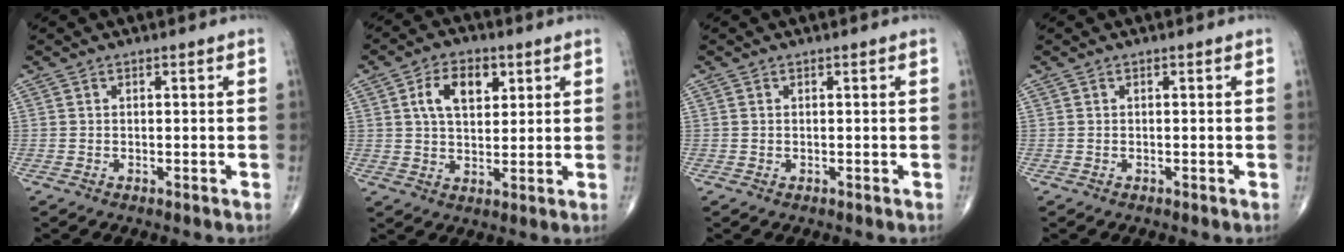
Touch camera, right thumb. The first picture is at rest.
{"total": 8.5, "force": [3.0, 5.1, 6.1], "torque": [-0.087, -0.004, 0.050]}
{"total": 0.0}
{"total": 0.0}